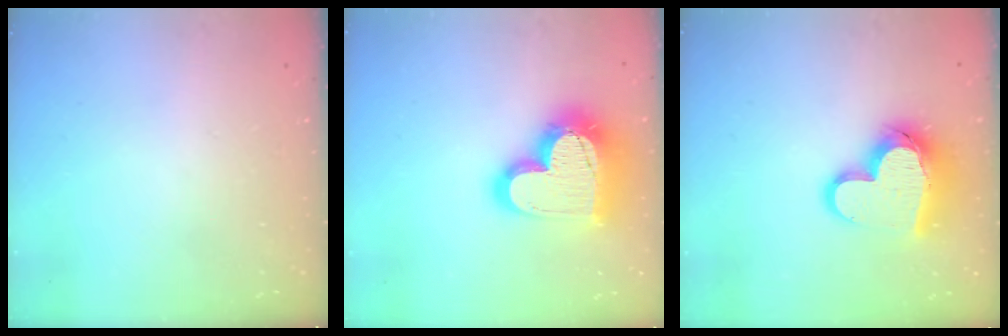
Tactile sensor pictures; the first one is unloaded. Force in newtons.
{"total": 24.6, "press": 24.5, "slide": 1.8}
{"total": 16.3, "press": 16.2, "slide": 1.8}